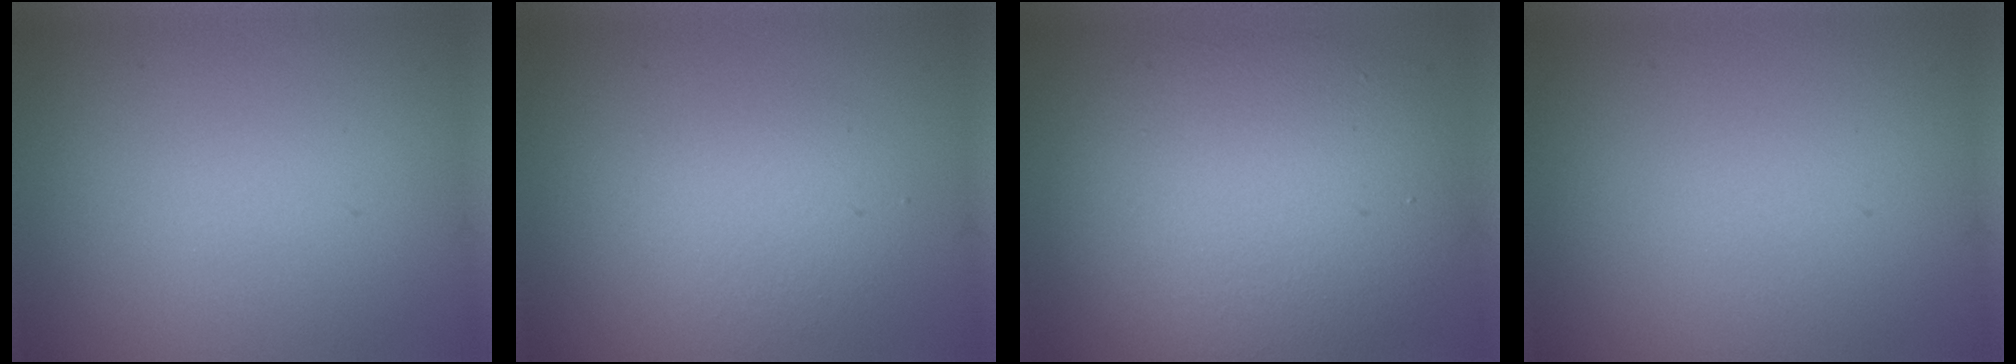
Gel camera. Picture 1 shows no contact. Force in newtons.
{"total": 2.8, "press": 2.8, "slide": 0.1}
{"total": 9.6, "press": 9.6, "slide": 0.4}
{"total": 0.0}